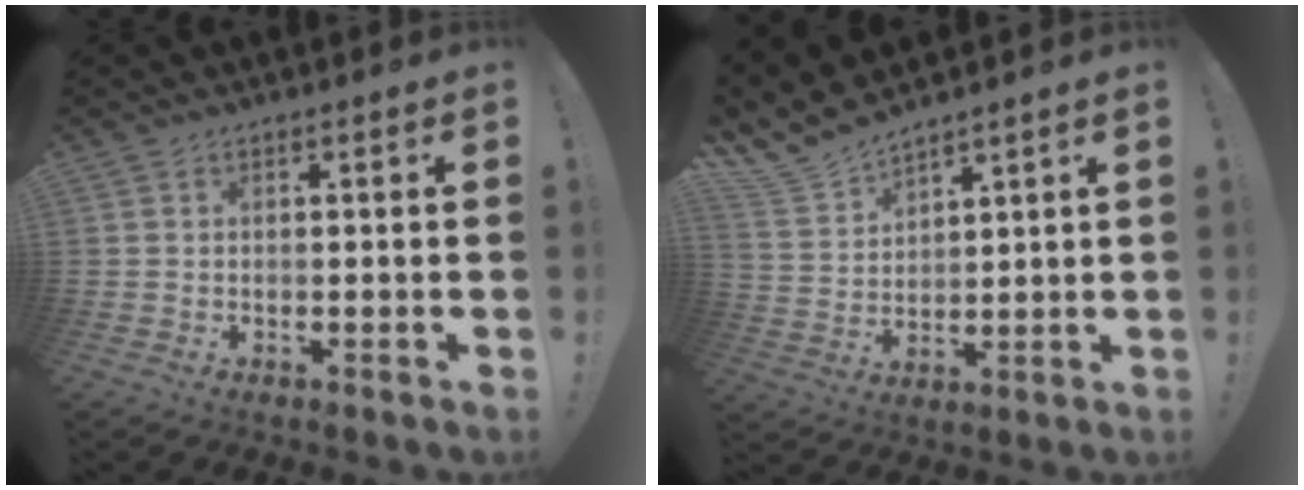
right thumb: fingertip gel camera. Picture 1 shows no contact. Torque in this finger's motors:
{"motor_torque": [-0.49, 0.50, 0.11, 0.26, 0.03]}